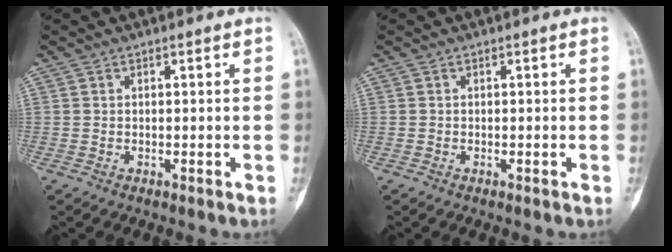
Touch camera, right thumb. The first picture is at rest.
{"total": 0.0}